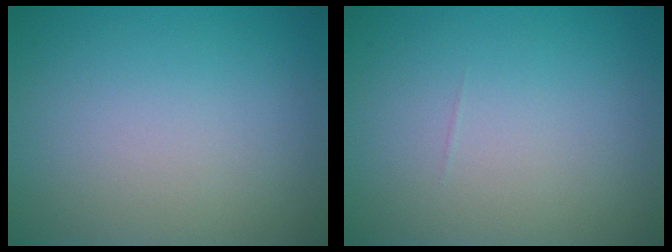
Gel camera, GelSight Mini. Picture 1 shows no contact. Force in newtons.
{"total": 0.0}